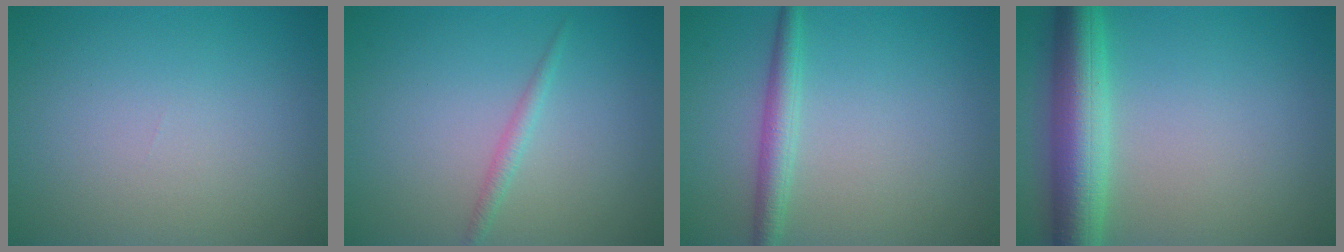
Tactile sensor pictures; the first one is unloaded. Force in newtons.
{"total": 1.2, "press": 1.2, "slide": 0.0}
{"total": 2.4, "press": 2.4, "slide": 0.0}
{"total": 6.6, "press": 6.6, "slide": 0.1}